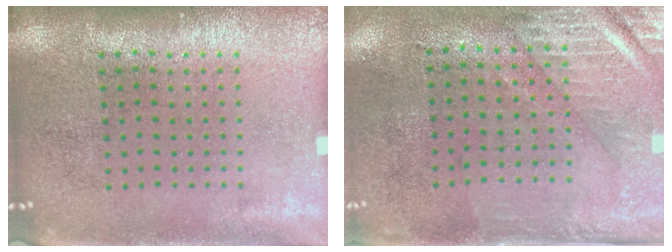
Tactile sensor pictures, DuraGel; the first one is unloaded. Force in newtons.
{"total": 3.0, "press": 2.5, "slide": 1.5}